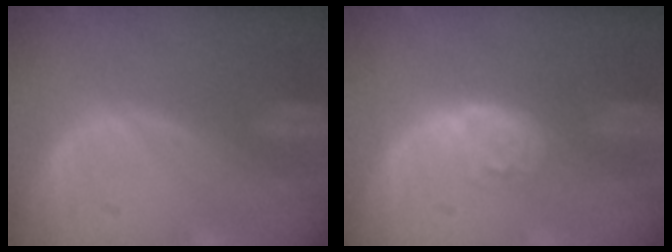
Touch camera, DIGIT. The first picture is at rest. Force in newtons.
{"total": 3.7, "press": 3.6, "slide": 1.0}